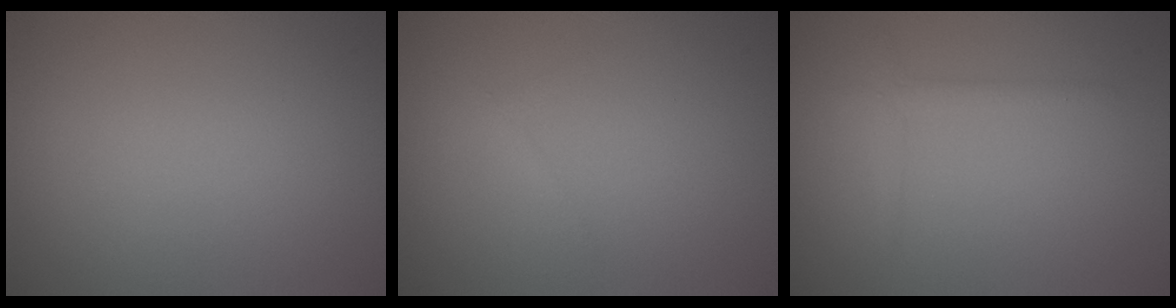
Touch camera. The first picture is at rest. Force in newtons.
{"total": 0.7, "press": 0.7, "slide": 0.1}
{"total": 1.3, "press": 1.3, "slide": 0.1}